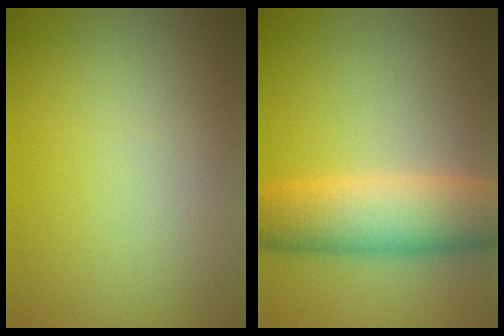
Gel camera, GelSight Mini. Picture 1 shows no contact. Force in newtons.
{"total": 7.5, "press": 7.5, "slide": 0.1}